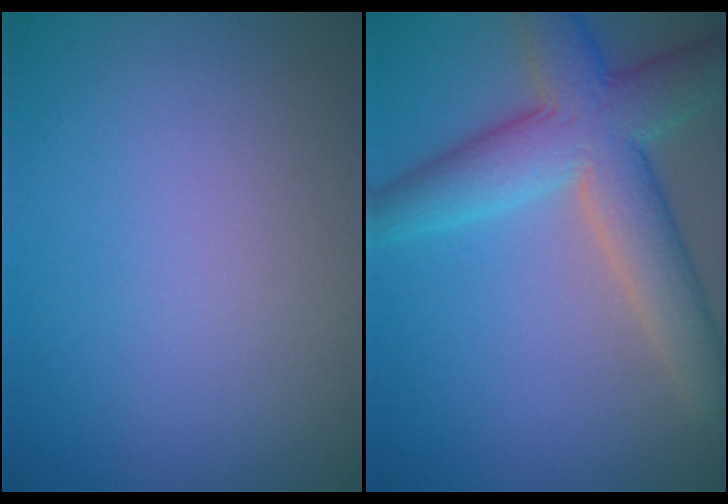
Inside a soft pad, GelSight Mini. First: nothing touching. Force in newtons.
{"total": 7.9, "press": 7.9, "slide": 0.3}